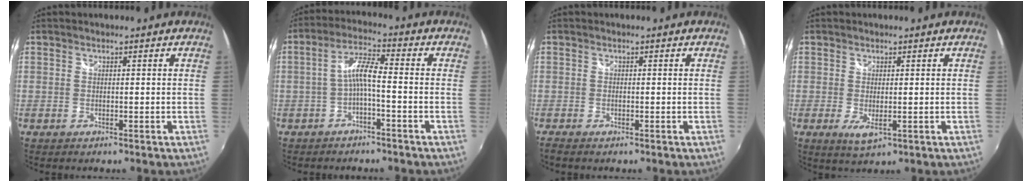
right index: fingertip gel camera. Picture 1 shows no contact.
{"total": 5.3, "force": [-1.9, 0.8, 4.9], "torque": [-0.108, 0.013, -0.035]}
{"total": 1.0, "force": [-0.7, 0.3, 0.5], "torque": [-0.014, -0.004, -0.014]}
{"total": 3.4, "force": [-0.7, 1.3, 3.0], "torque": [-0.054, -0.014, -0.006]}